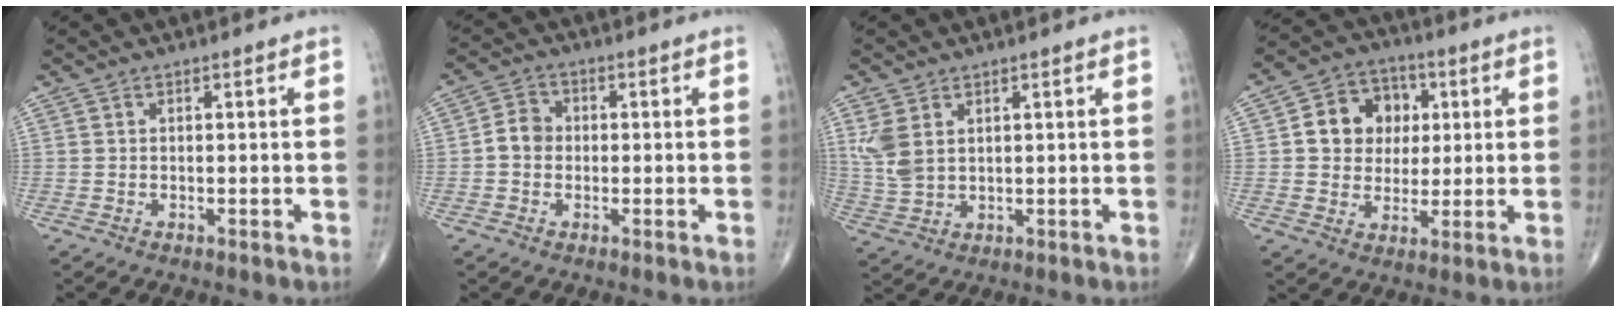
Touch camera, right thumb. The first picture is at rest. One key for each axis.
{"total": 4.2, "fx": -0.4, "fy": 3.7, "fz": 2.1, "tx": -0.026, "ty": 0.014, "tz": -0.017}
{"total": 6.0, "fx": 2.2, "fy": 3.8, "fz": 4.1, "tx": -0.092, "ty": -0.005, "tz": 0.056}
{"total": 11.6, "fx": 2.2, "fy": 9.8, "fz": 5.8, "tx": -0.046, "ty": 0.007, "tz": 0.033}